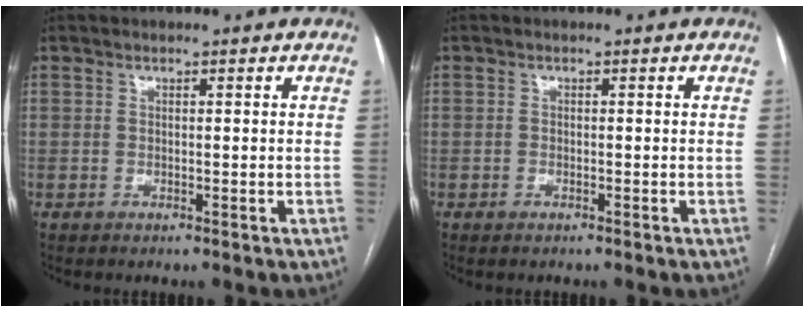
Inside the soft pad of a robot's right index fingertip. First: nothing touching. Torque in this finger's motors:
{"motor_torque": [0.02, -0.02, 0.07, 0.00]}